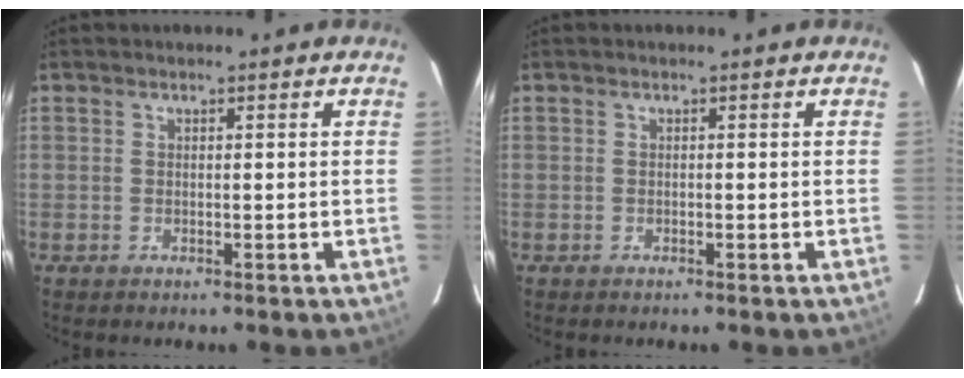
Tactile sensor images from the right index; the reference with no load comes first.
{"total": 0.0}